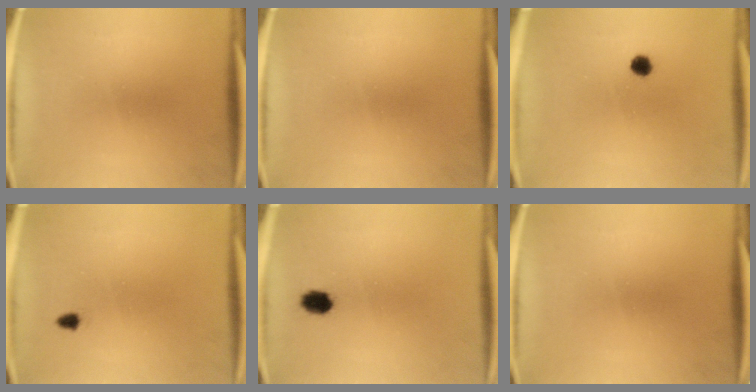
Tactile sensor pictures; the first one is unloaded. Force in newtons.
{"total": 0.0}
{"total": 1.8}
{"total": 1.1}
{"total": 3.6}
{"total": 0.0}